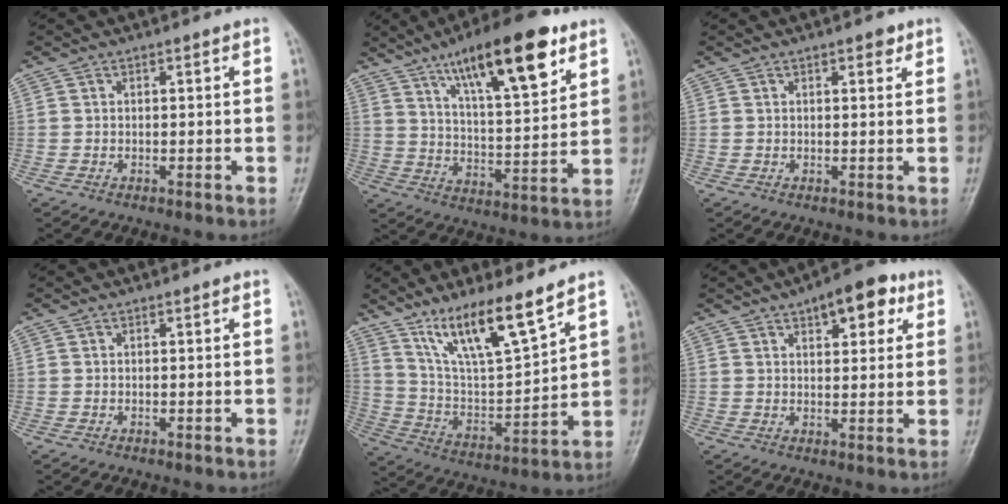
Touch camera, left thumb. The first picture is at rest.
{"total": 19.1, "force": [10.9, 5.5, 14.6], "torque": [-0.206, -0.046, 0.181]}
{"total": 2.0, "force": [1.2, 0.9, 1.3], "torque": [-0.012, -0.004, 0.015]}
{"total": 0.0}
{"total": 14.9, "force": [10.8, 2.7, 10.0], "torque": [-0.166, -0.062, 0.212]}
{"total": 9.4, "force": [4.8, 4.3, 6.8], "torque": [-0.062, -0.009, 0.061]}